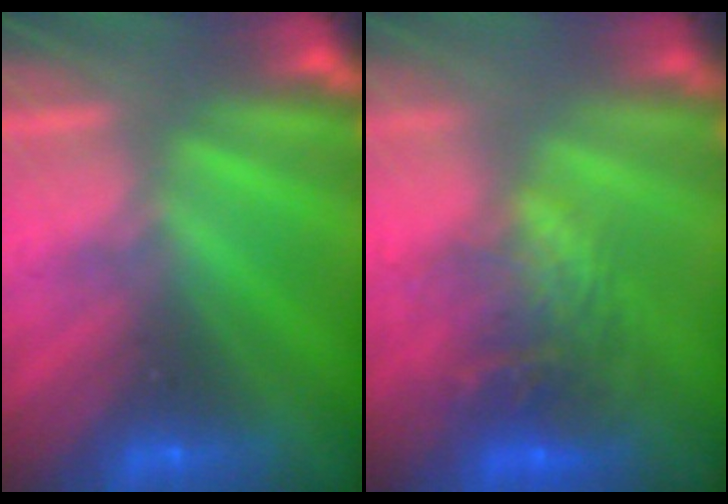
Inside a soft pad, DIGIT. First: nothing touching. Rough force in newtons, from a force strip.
{"total": 11.0}